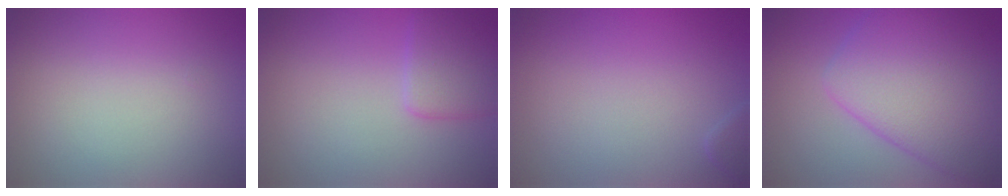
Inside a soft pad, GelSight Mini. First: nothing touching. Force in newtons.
{"total": 2.6, "press": 2.6, "slide": 0.1}
{"total": 0.8, "press": 0.8, "slide": 0.1}
{"total": 9.1, "press": 9.1, "slide": 0.1}